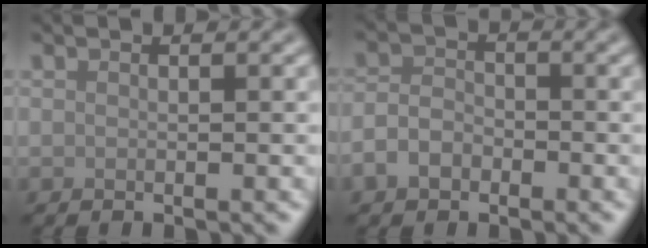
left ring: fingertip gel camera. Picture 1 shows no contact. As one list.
[{"total": 2.6, "force": [-1.4, 1.8, 1.3], "torque": [-0.023, 0.002, -0.034]}]